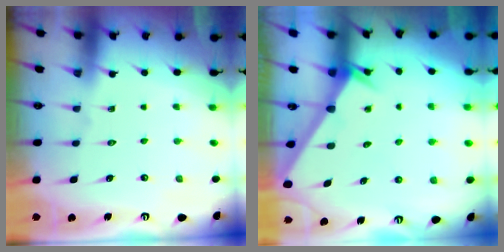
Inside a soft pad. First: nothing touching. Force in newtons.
{"total": 2.5, "press": 2.5, "slide": 0.0}